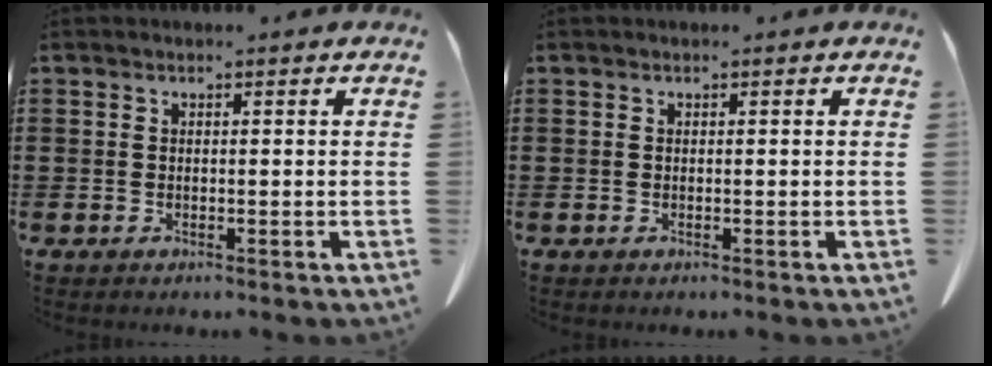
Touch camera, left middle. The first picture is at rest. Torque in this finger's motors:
{"motor_torque": [-0.34, -0.37, 0.00, 0.00]}